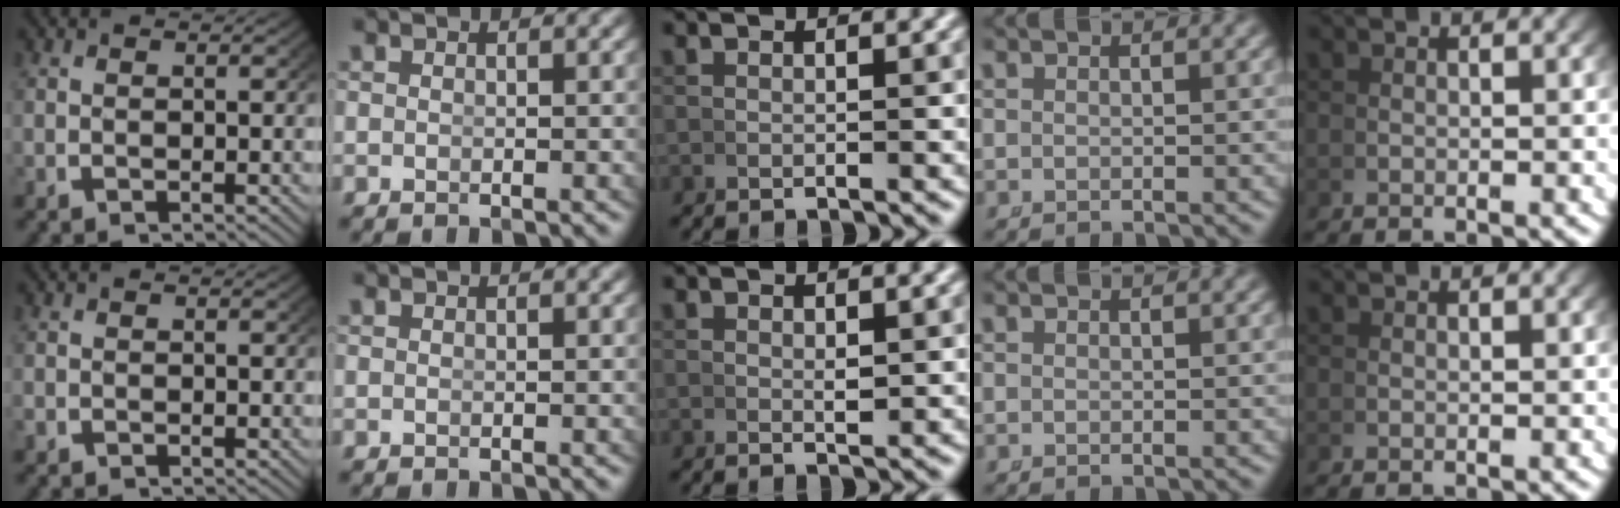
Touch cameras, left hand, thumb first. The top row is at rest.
{"thumb": {"total": 0.7, "force": [-0.3, 0.6, 0.1], "torque": [-0.007, -0.006, -0.006]}, "middle": {"total": 0.9, "force": [0.3, 0.3, 0.8], "torque": [-0.012, -0.004, 0.009]}}